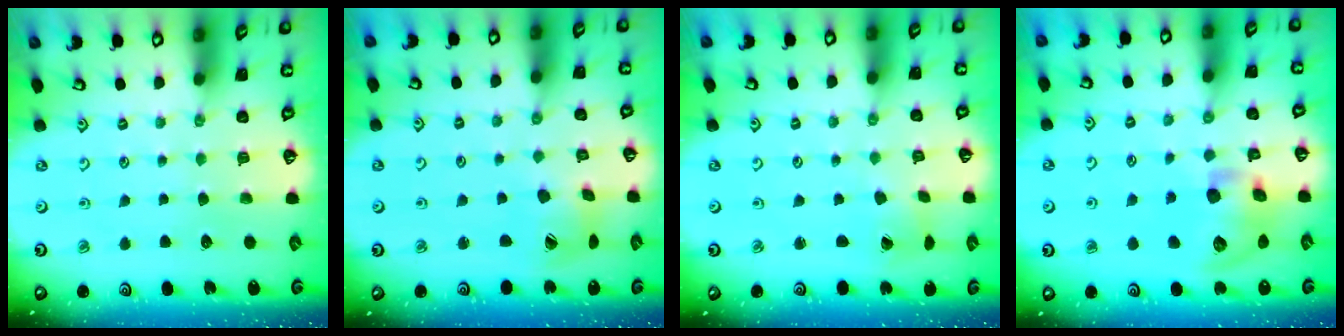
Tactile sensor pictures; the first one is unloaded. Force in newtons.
{"total": 9.0, "press": 8.9, "slide": 1.1}
{"total": 1.4, "press": 1.4, "slide": 0.2}
{"total": 13.1, "press": 13.0, "slide": 2.0}